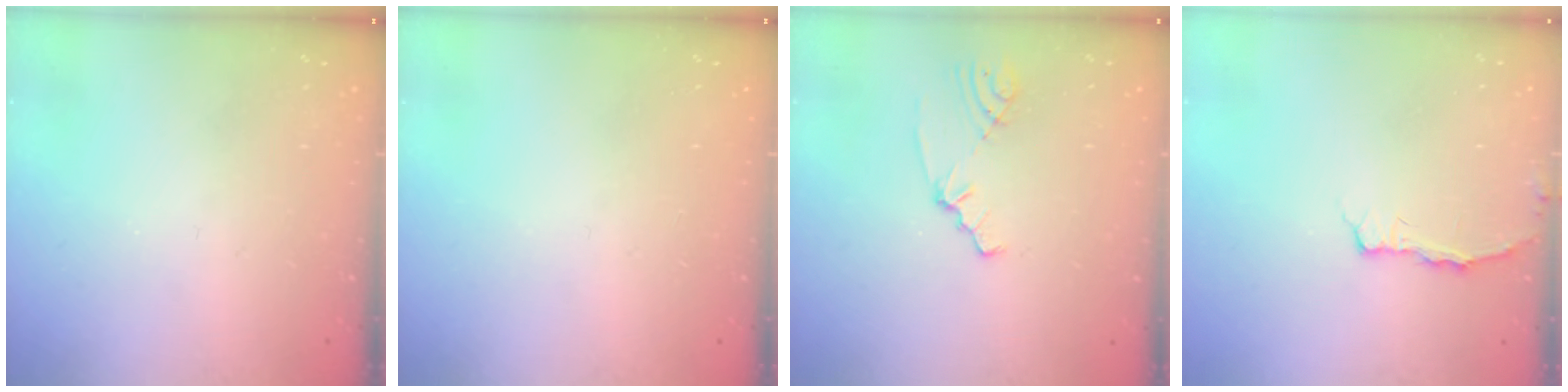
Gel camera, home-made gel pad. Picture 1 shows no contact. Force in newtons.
{"total": 0.0}
{"total": 1.9, "press": 1.9, "slide": 0.2}
{"total": 3.5, "press": 3.4, "slide": 0.5}